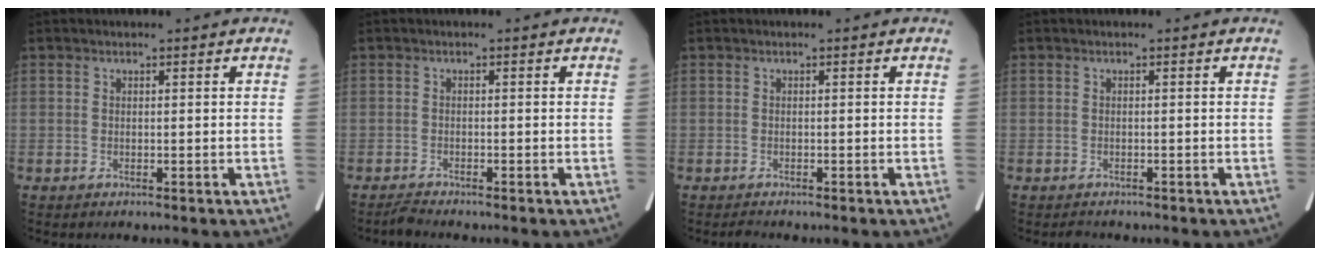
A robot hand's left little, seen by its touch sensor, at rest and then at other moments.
{"total": 1.2, "force": [-1.2, -0.3, 0.0], "torque": [-0.010, -0.008, -0.022]}
{"total": 0.6, "force": [-0.6, 0.0, 0.1], "torque": [-0.009, -0.004, -0.009]}
{"total": 1.3, "force": [-1.2, 0.6, 0.1], "torque": [-0.007, -0.002, -0.014]}